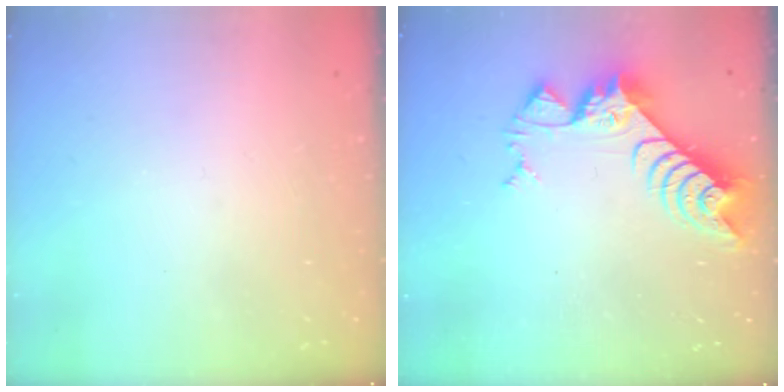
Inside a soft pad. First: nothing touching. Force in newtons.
{"total": 8.5, "press": 8.5, "slide": 0.8}